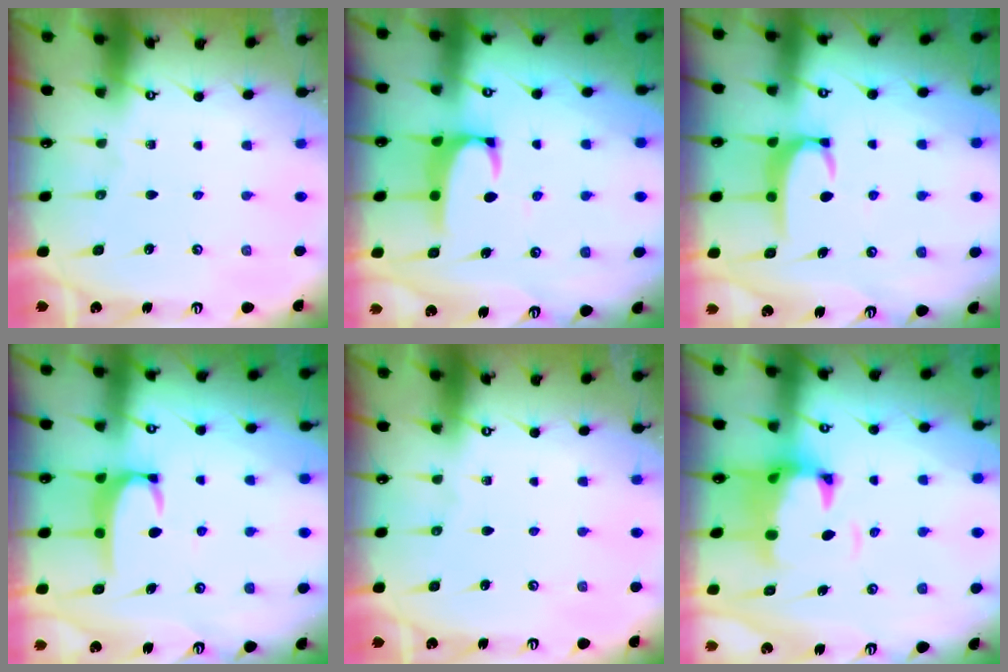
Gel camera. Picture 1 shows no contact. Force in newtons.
{"total": 1.9, "press": 1.8, "slide": 0.7}
{"total": 3.5, "press": 3.5, "slide": 0.4}
{"total": 2.9, "press": 2.9, "slide": 0.5}
{"total": 0.0}
{"total": 2.8, "press": 2.4, "slide": 1.3}